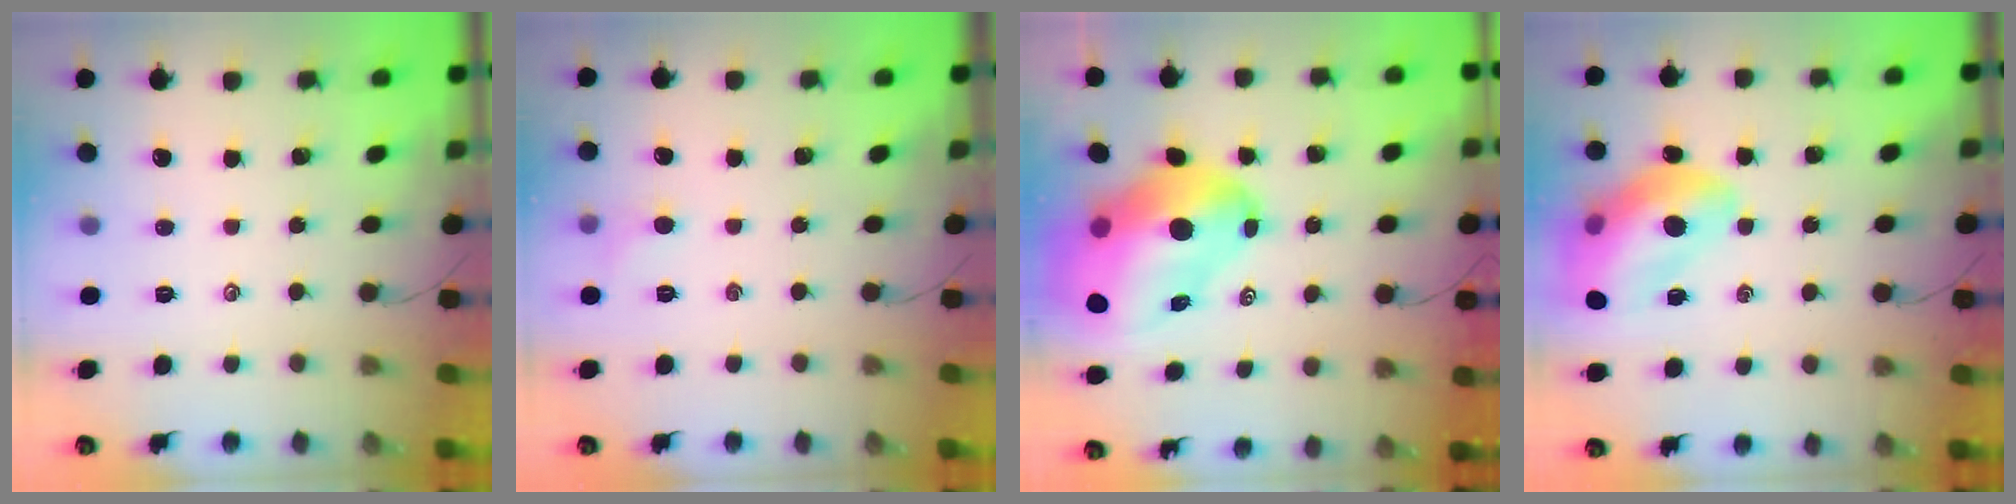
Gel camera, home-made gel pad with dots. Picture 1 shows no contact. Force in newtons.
{"total": 4.2, "press": 4.0, "slide": 1.3}
{"total": 19.1, "press": 18.3, "slide": 5.6}
{"total": 18.8, "press": 18.6, "slide": 2.9}